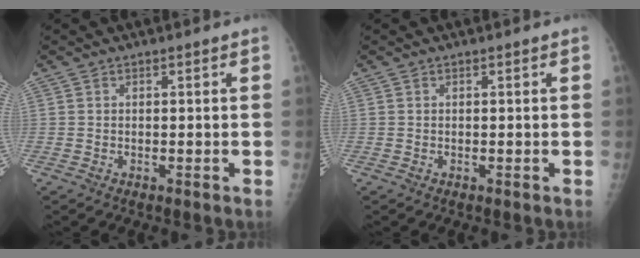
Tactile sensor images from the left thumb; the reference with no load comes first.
{"total": 0.0}